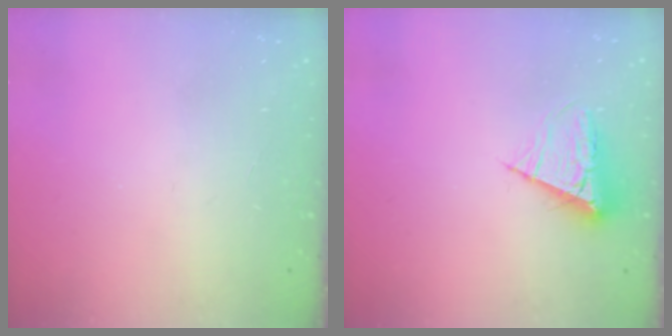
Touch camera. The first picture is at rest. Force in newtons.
{"total": 8.6, "press": 8.5, "slide": 0.4}